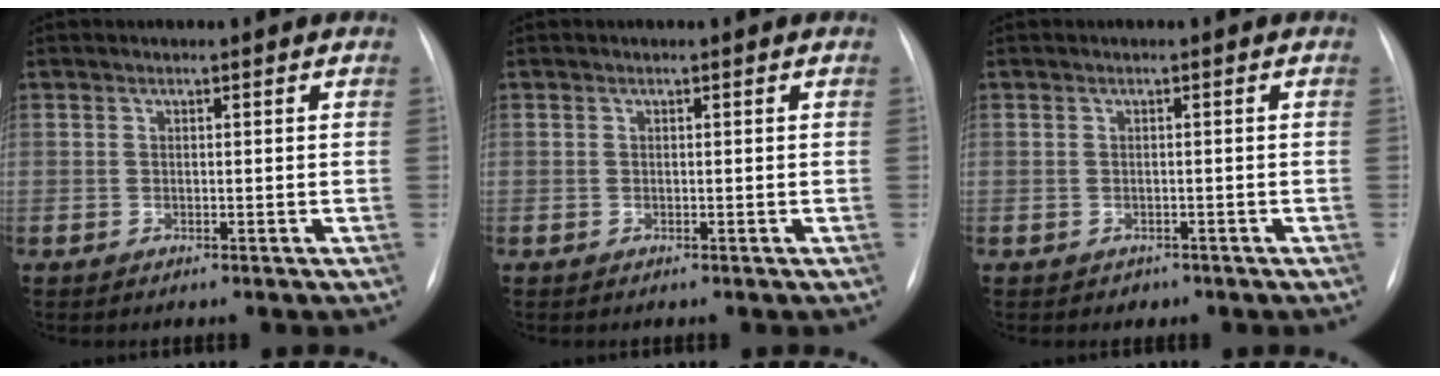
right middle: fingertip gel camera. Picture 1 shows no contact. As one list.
[{"total": 0.0}, {"total": 1.2, "force": [-0.8, 0.9, 0.1], "torque": [-0.006, 0.002, -0.008]}]